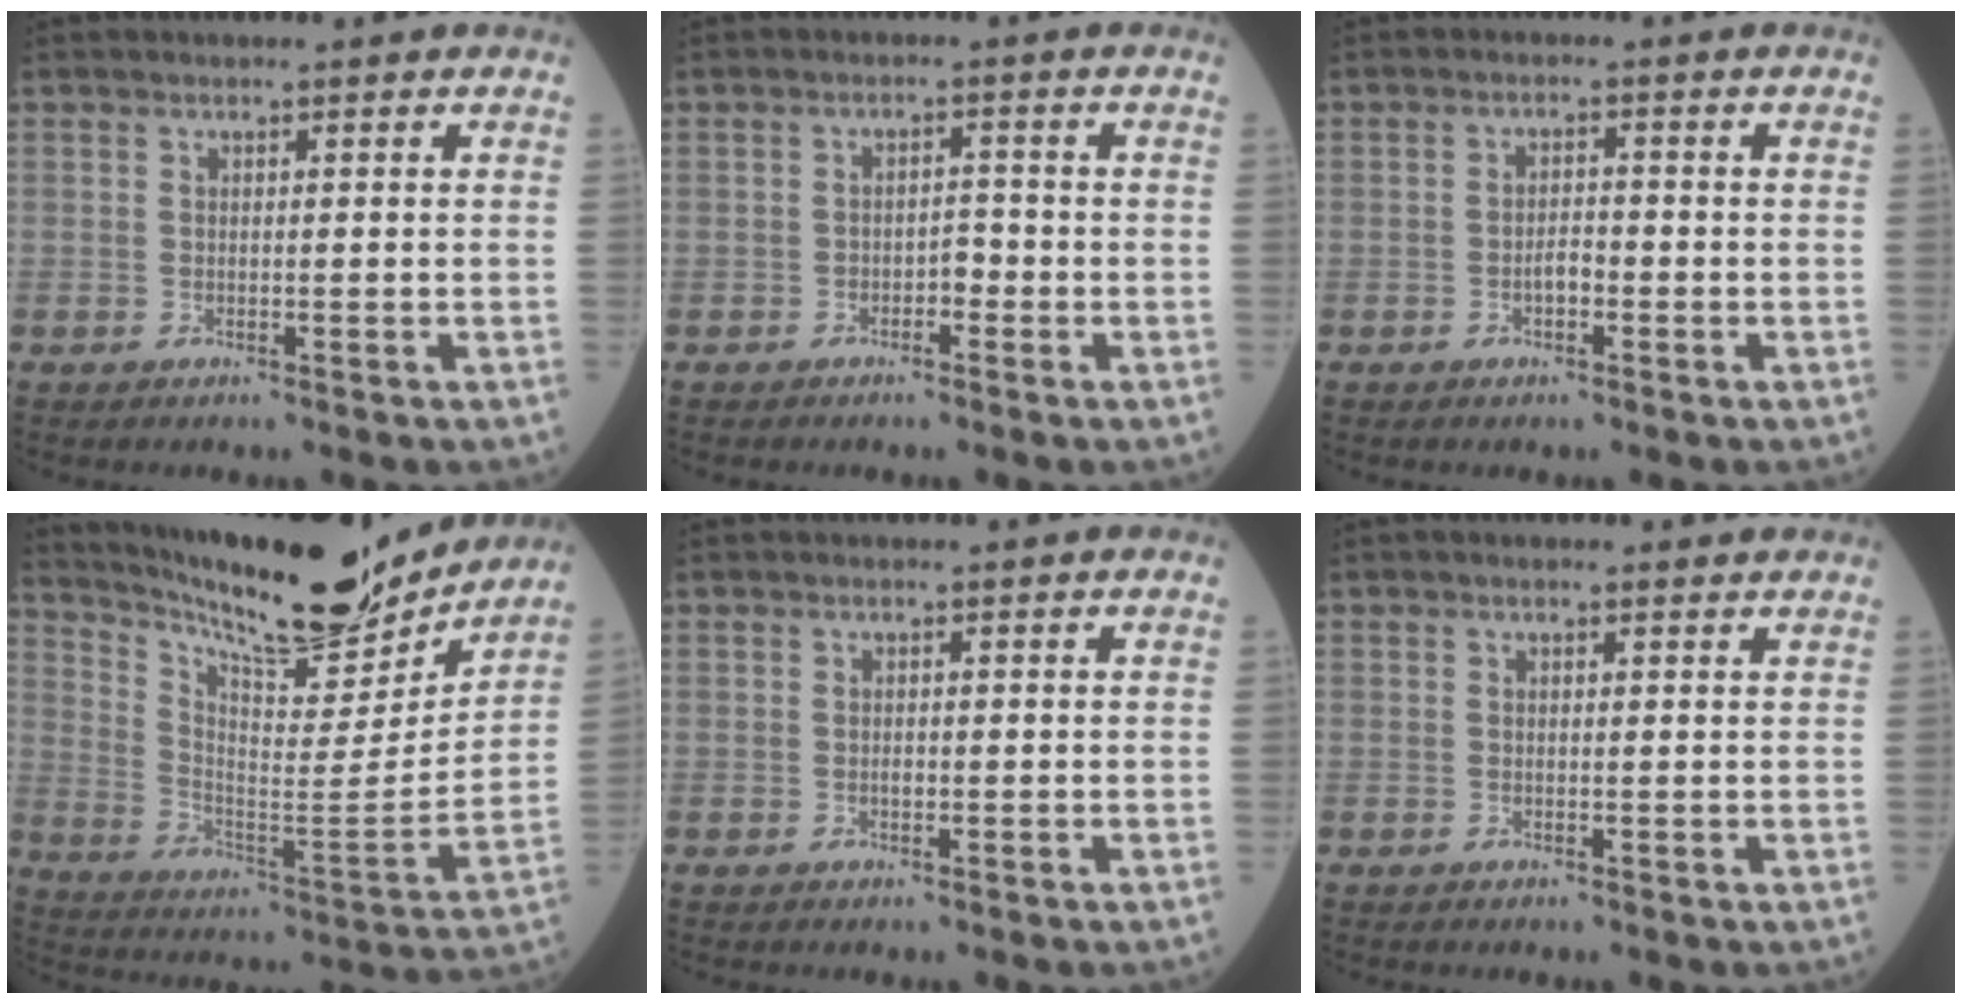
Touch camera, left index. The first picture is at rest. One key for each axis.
{"total": 1.9, "fx": -1.0, "fy": 0.9, "fz": 1.3, "tx": -0.013, "ty": 0.006, "tz": -0.020}
{"total": 2.1, "fx": -0.9, "fy": 0.9, "fz": 1.6, "tx": -0.026, "ty": 0.005, "tz": -0.017}
{"total": 21.1, "fx": 19.1, "fy": 2.8, "fz": 8.5, "tx": -0.155, "ty": -0.034, "tz": 0.294}
{"total": 0.6, "fx": -0.1, "fy": 0.4, "fz": 0.5, "tx": -0.012, "ty": 0.000, "tz": -0.002}
{"total": 1.4, "fx": 1.2, "fy": 0.4, "fz": 0.6, "tx": -0.016, "ty": 0.008, "tz": 0.013}